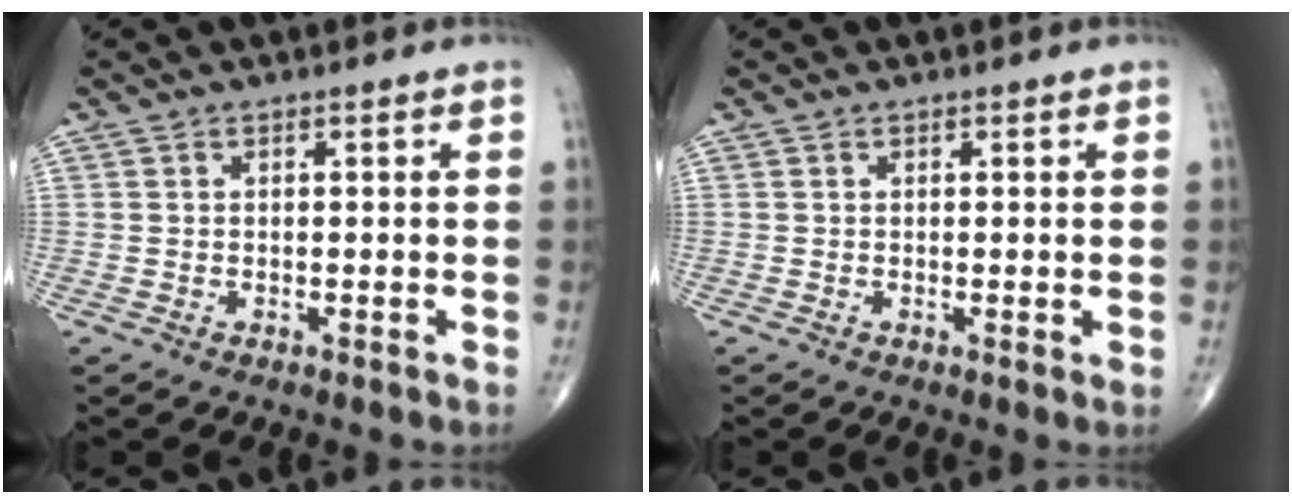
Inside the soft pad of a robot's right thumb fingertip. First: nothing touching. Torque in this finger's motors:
{"motor_torque": [-0.20, 0.15, 0.24, 0.23, -0.02]}